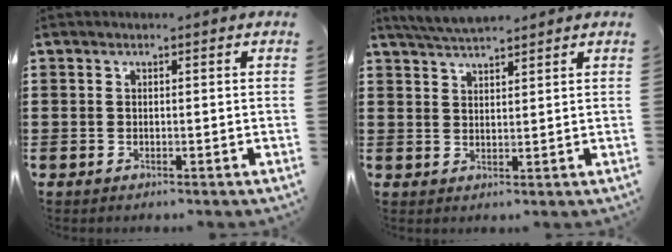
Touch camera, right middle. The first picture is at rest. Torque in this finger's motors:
{"motor_torque": [0.08, 0.01, 0.20, 0.06]}